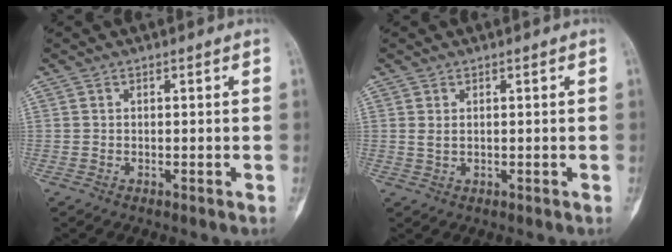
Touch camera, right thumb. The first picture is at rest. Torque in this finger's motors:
{"motor_torque": [0.03, 0.32, 0.18, 0.25, 0.03]}